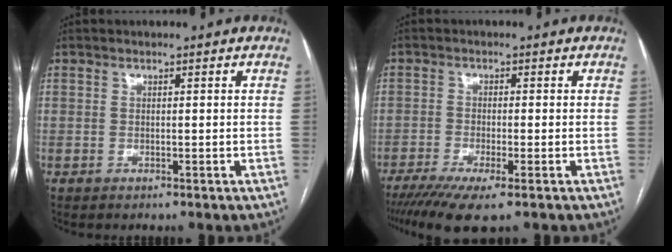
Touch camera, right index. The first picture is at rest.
{"total": 7.4, "force": [-4.9, 0.7, 5.5], "torque": [-0.090, -0.017, -0.080]}